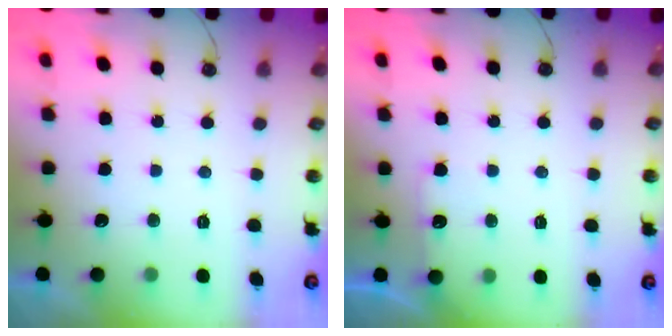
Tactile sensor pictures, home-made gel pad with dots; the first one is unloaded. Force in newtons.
{"total": 5.0, "press": 4.9, "slide": 0.8}